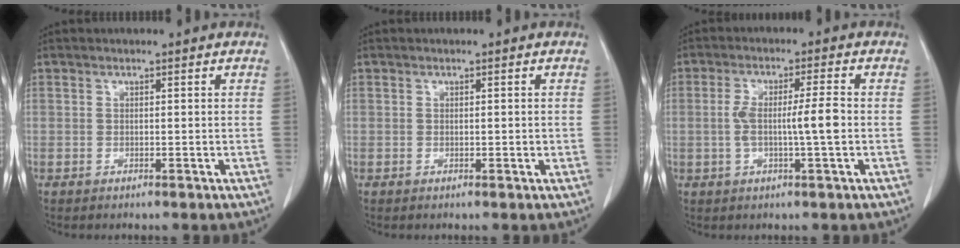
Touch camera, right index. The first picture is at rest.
{"total": 0.8, "force": [-0.1, 0.4, 0.6], "torque": [-0.009, -0.001, -0.001]}
{"total": 6.1, "force": [-0.6, 0.2, 6.1], "torque": [-0.117, 0.009, -0.009]}